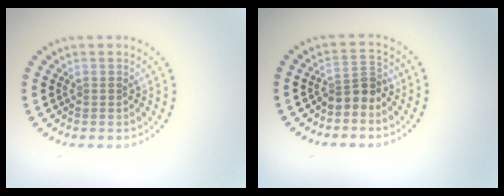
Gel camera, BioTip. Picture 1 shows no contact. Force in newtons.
{"total": 2.4, "press": 1.8, "slide": 1.6}